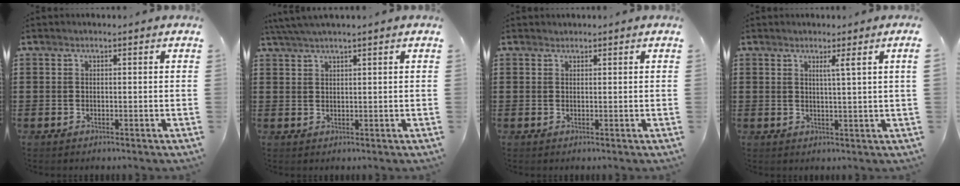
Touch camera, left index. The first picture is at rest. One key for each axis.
{"total": 2.2, "fx": 1.9, "fy": -0.2, "fz": 1.1, "tx": -0.025, "ty": 0.002, "tz": 0.036}
{"total": 0.6, "fx": 0.6, "fy": 0.2, "fz": 0.0, "tx": -0.001, "ty": 0.001, "tz": 0.013}
{"total": 2.9, "fx": 1.4, "fy": -1.1, "fz": 2.3, "tx": -0.046, "ty": -0.011, "tz": 0.022}